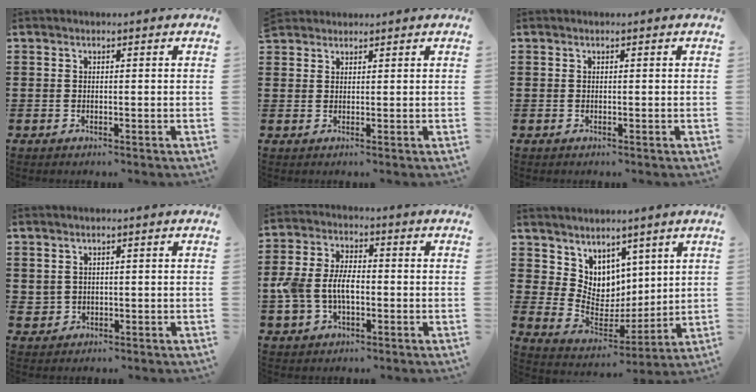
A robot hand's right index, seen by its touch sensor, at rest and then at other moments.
{"total": 1.7, "force": [1.5, 0.6, -0.3], "torque": [0.001, 0.002, 0.032]}
{"total": 0.0}
{"total": 1.5, "force": [0.8, 1.3, 0.3], "torque": [-0.013, 0.006, 0.015]}
{"total": 6.8, "force": [-1.1, 4.1, 5.3], "torque": [-0.132, -0.002, -0.027]}
{"total": 6.8, "force": [4.9, 4.7, -0.9], "torque": [-0.024, -0.051, 0.094]}